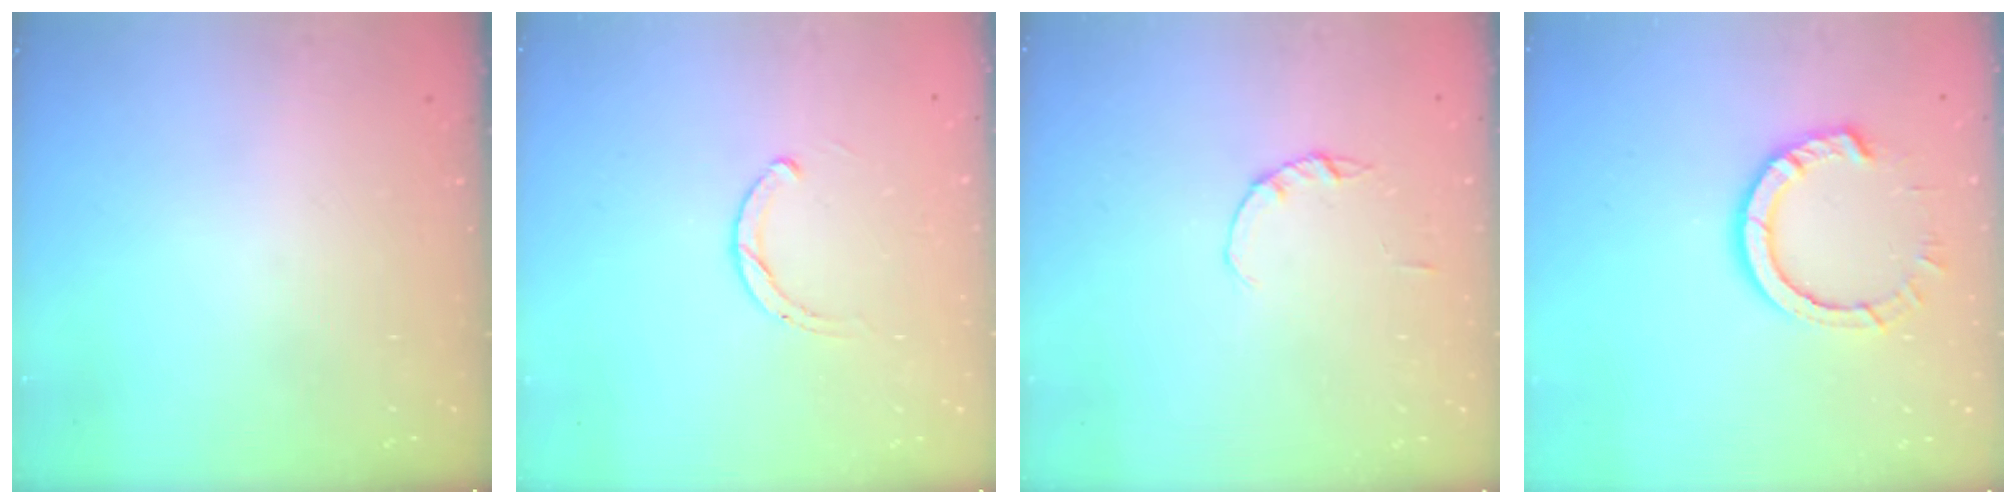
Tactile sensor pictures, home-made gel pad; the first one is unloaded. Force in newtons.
{"total": 1.9, "press": 1.9, "slide": 0.2}
{"total": 1.4, "press": 1.3, "slide": 0.3}
{"total": 9.4, "press": 9.3, "slide": 0.9}